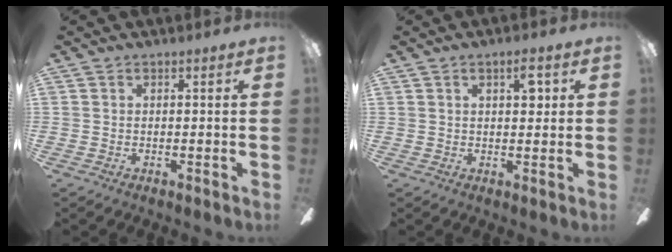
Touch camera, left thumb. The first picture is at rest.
{"total": 4.3, "force": [1.8, 1.9, 3.4], "torque": [-0.047, -0.001, 0.023]}